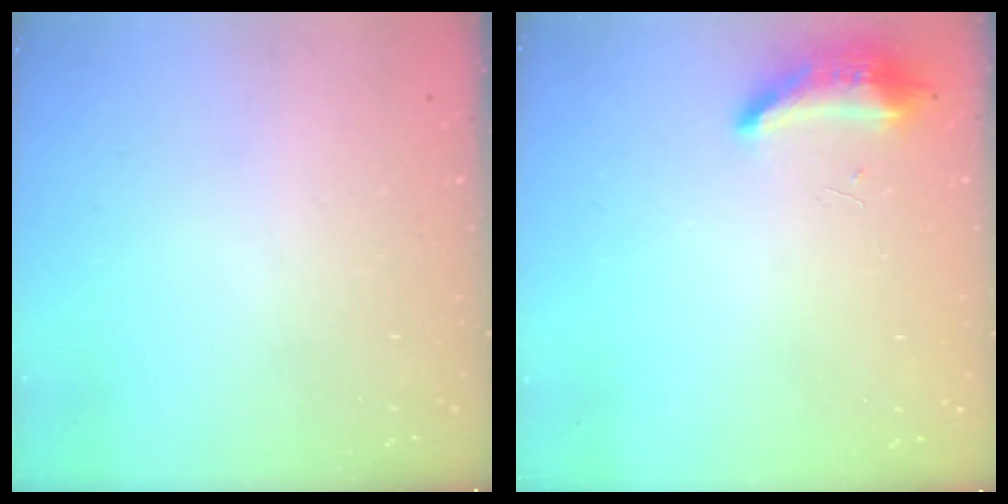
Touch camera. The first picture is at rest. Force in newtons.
{"total": 8.6, "press": 8.4, "slide": 2.2}